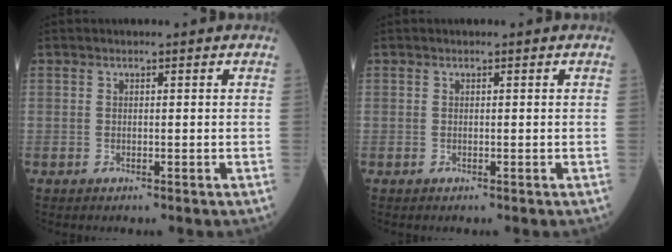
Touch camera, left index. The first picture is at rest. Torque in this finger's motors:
{"motor_torque": [0.03, 0.16, 0.00, 0.00]}